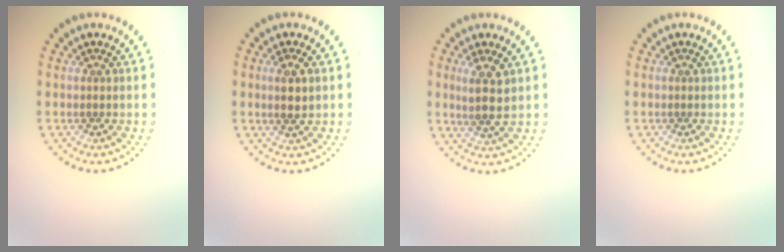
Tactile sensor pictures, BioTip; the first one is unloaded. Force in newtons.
{"total": 1.5, "press": 1.4, "slide": 0.4}
{"total": 2.9, "press": 2.6, "slide": 1.2}
{"total": 0.0}